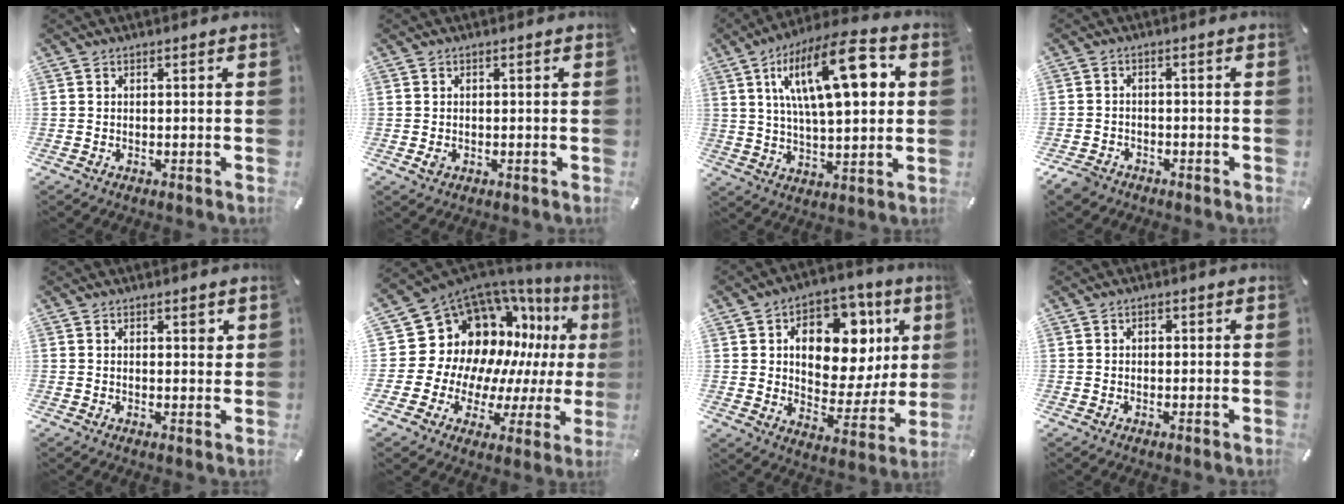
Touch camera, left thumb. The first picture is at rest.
{"total": 1.3, "force": [-0.2, 1.1, 0.7], "torque": [-0.012, 0.002, -0.004]}
{"total": 20.7, "force": [7.2, 7.8, 17.8], "torque": [-0.293, -0.016, 0.104]}
{"total": 3.5, "force": [-2.4, 2.3, 1.0], "torque": [-0.028, 0.011, -0.051]}
{"total": 2.2, "force": [1.2, 1.0, 1.5], "torque": [-0.008, -0.008, 0.015]}
{"total": 16.5, "force": [7.1, 13.5, 6.3], "torque": [-0.085, -0.102, 0.160]}
{"total": 16.7, "force": [6.4, 11.0, 10.8], "torque": [-0.141, -0.042, 0.109]}
{"total": 1.0, "force": [0.1, 0.9, 0.5], "torque": [-0.010, 0.007, -0.001]}